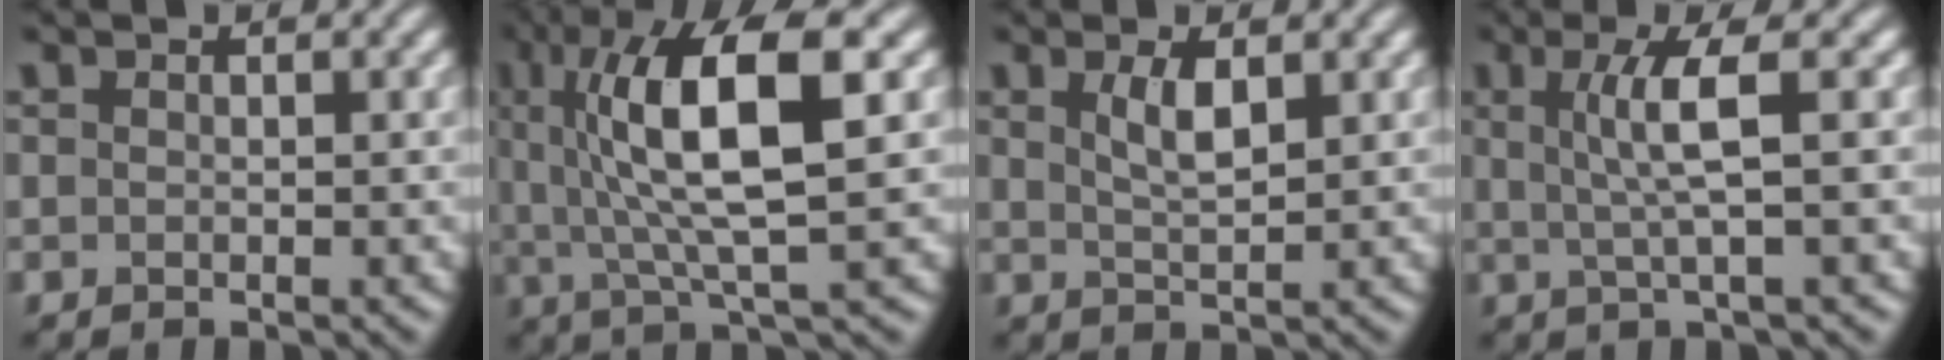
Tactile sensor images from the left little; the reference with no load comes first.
{"total": 10.1, "force": [2.5, 2.6, 9.5], "torque": [-0.163, 0.006, 0.048]}
{"total": 2.4, "force": [1.1, 0.7, 2.1], "torque": [-0.041, -0.001, 0.022]}
{"total": 4.0, "force": [0.7, 0.6, 3.9], "torque": [-0.076, 0.000, 0.014]}